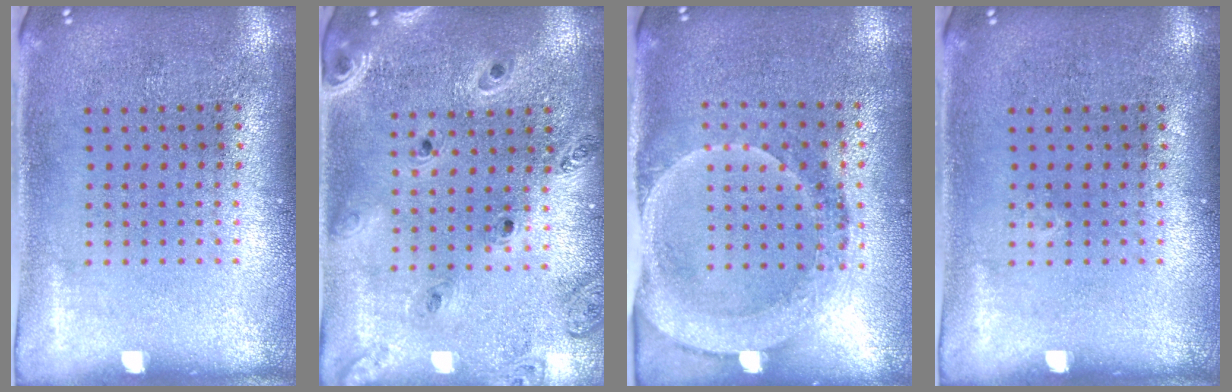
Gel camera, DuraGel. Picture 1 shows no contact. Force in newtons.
{"total": 1.3, "press": 1.3, "slide": 0.2}
{"total": 1.8, "press": 1.6, "slide": 0.8}
{"total": 0.0}